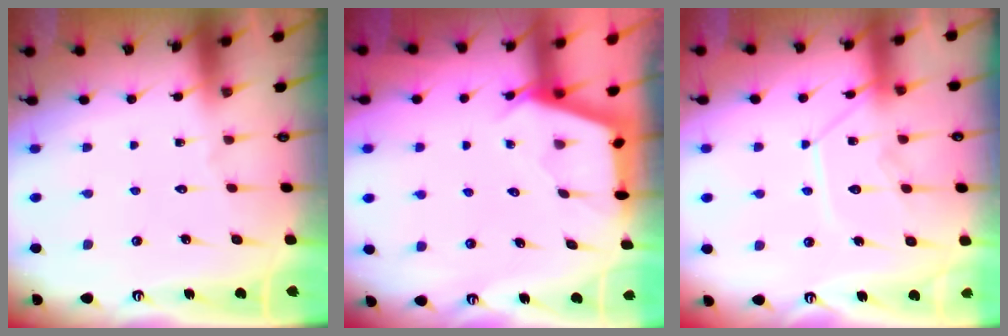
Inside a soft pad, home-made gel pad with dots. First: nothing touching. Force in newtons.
{"total": 2.5, "press": 2.5, "slide": 0.3}
{"total": 12.2, "press": 12.1, "slide": 1.1}